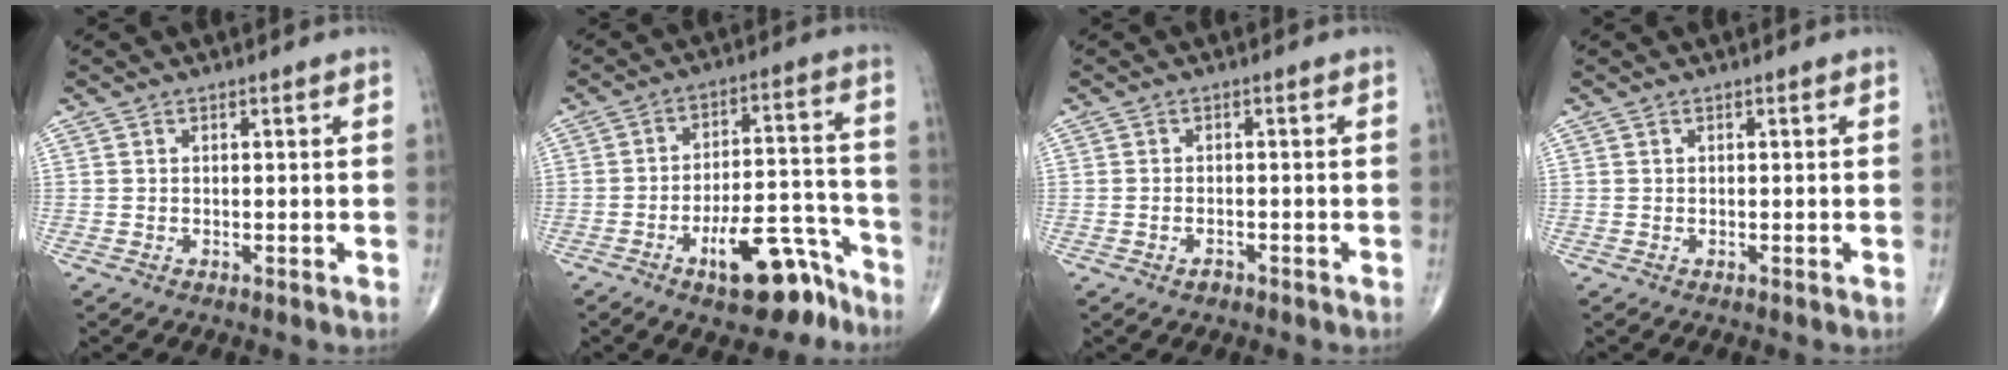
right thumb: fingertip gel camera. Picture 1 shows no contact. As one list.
[{"total": 13.7, "force": [-8.6, 5.3, 9.3], "torque": [-0.111, 0.079, -0.131]}, {"total": 1.4, "force": [-1.0, 0.8, 0.6], "torque": [-0.015, 0.007, -0.016]}, {"total": 0.0}]